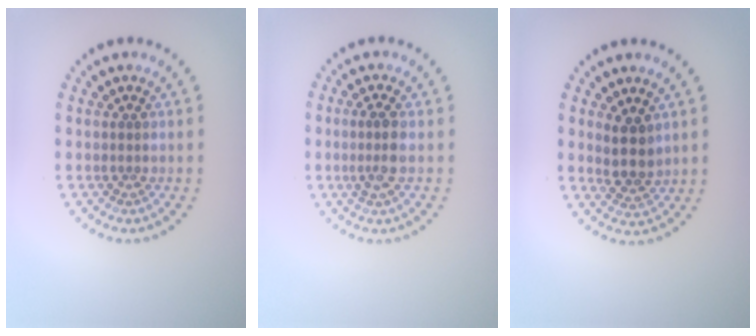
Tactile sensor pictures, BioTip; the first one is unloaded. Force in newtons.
{"total": 2.2, "press": 2.1, "slide": 0.8}
{"total": 2.8, "press": 2.5, "slide": 1.2}